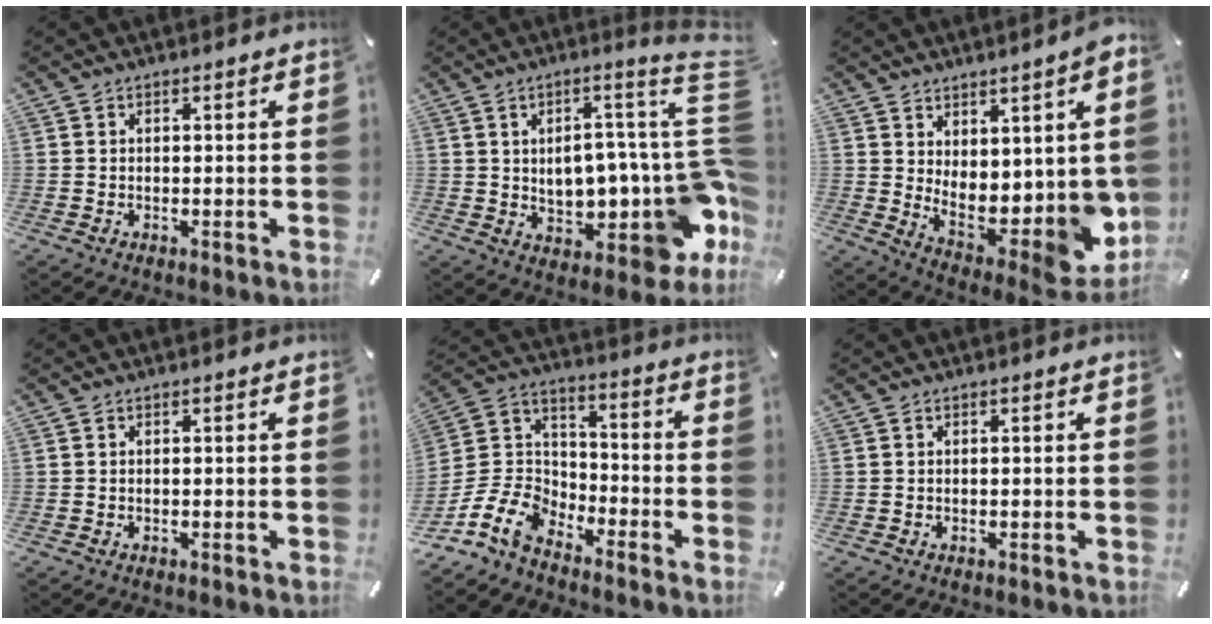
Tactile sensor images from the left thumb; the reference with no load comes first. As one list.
[{"total": 18.5, "force": [0.6, 6.6, 17.3], "torque": [-0.224, -0.043, 0.015]}, {"total": 9.0, "force": [0.3, 4.6, 7.8], "torque": [-0.063, -0.046, 0.015]}, {"total": 0.0}, {"total": 12.0, "force": [-8.7, 7.1, 4.3], "torque": [-0.101, 0.039, -0.166]}, {"total": 0.0}]